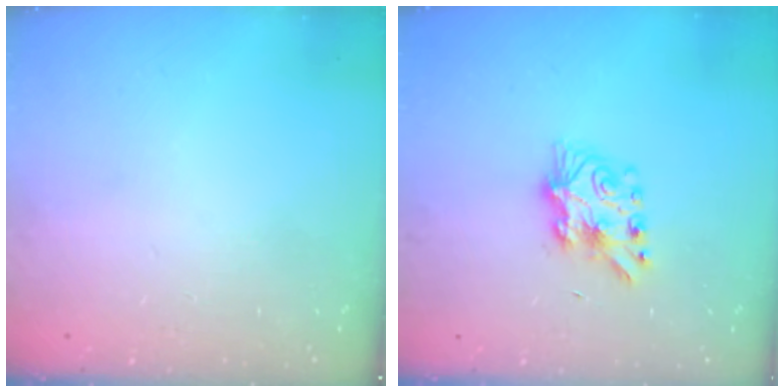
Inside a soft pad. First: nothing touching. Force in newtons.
{"total": 7.2, "press": 7.2, "slide": 0.2}